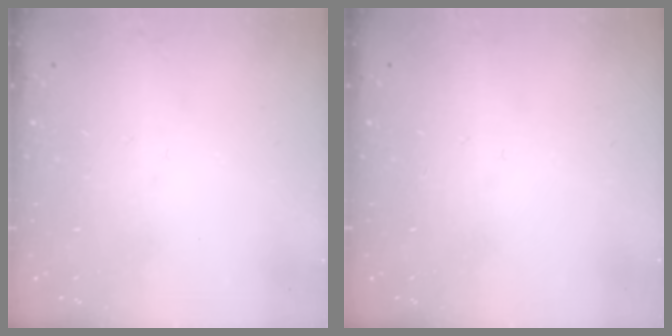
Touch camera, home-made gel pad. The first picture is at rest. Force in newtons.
{"total": 0.0}